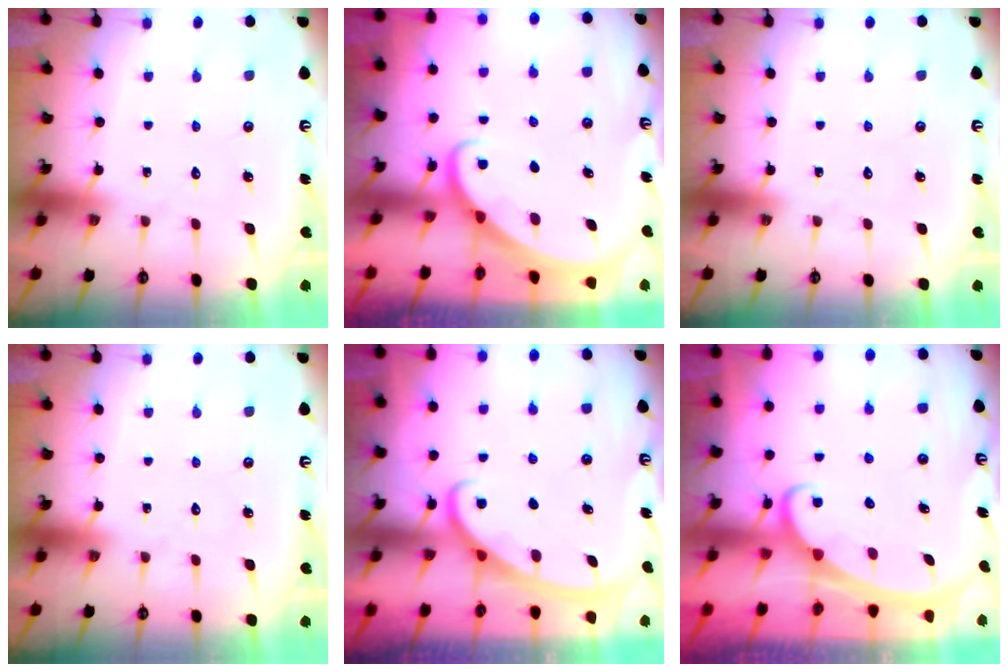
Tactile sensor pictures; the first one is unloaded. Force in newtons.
{"total": 2.2, "press": 2.2, "slide": 0.3}
{"total": 0.0}
{"total": 0.0}
{"total": 2.8, "press": 2.8, "slide": 0.4}
{"total": 2.4, "press": 2.4, "slide": 0.3}